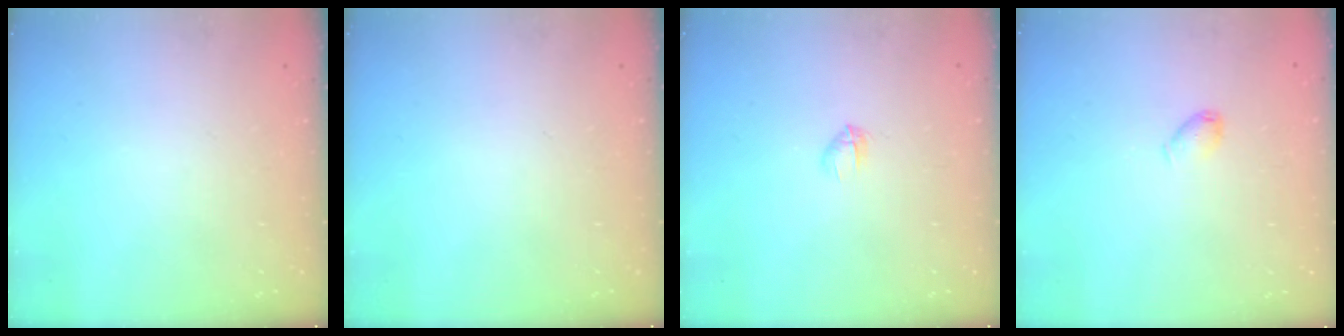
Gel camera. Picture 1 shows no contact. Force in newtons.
{"total": 0.0}
{"total": 2.8, "press": 2.7, "slide": 0.7}
{"total": 3.5, "press": 3.5, "slide": 0.6}